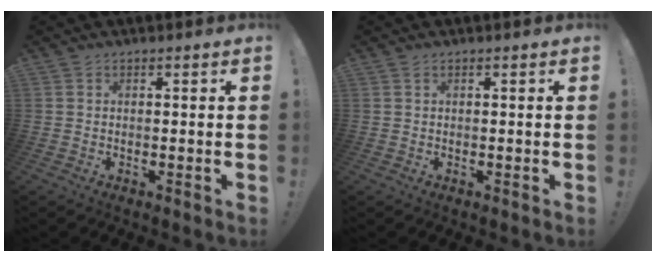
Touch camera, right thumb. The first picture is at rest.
{"total": 0.0}